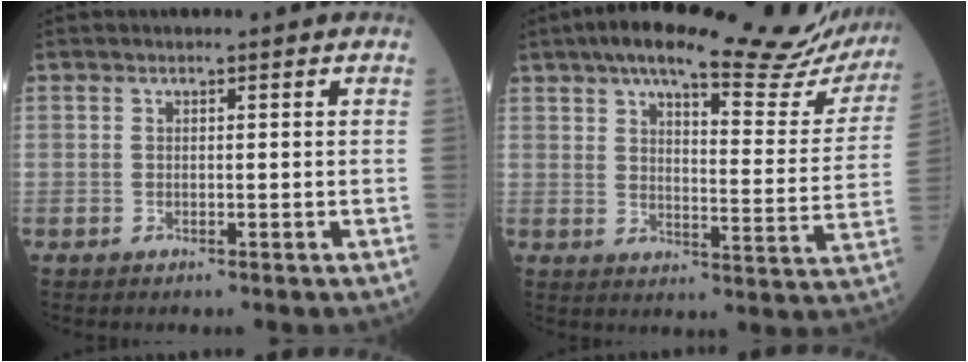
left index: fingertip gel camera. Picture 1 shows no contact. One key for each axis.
{"total": 25.5, "fx": 22.5, "fy": 4.2, "fz": 11.3, "tx": -0.155, "ty": -0.035, "tz": 0.270}